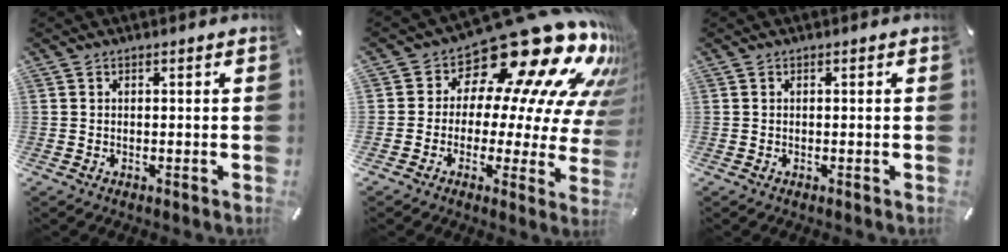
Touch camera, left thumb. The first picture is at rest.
{"total": 22.5, "force": [16.0, 9.8, 12.4], "torque": [-0.173, -0.139, 0.271]}
{"total": 0.0}